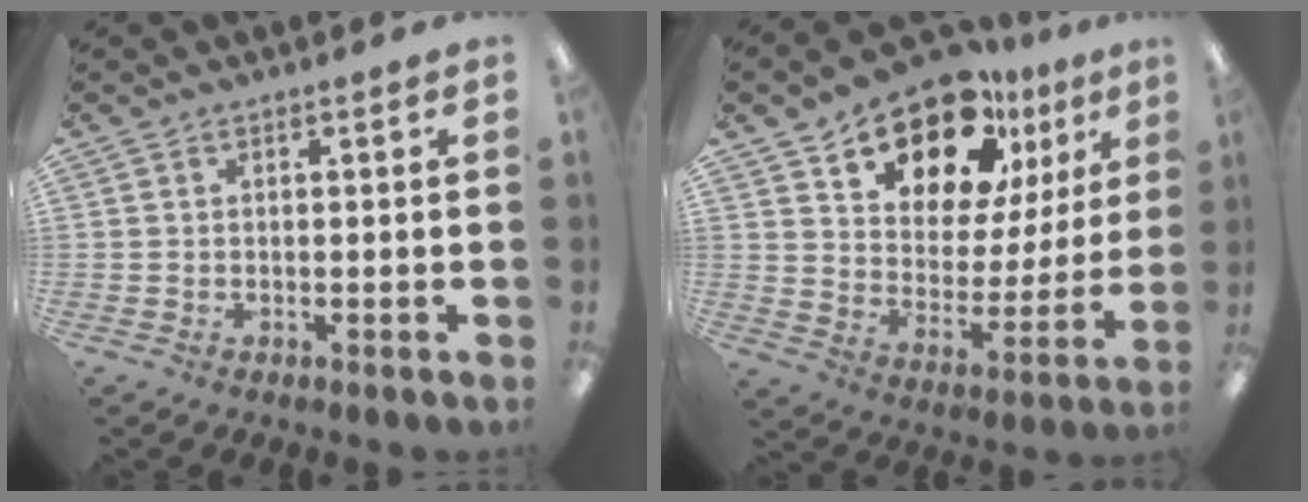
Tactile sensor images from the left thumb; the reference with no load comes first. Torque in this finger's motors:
{"motor_torque": [0.43, 0.83, 1.39, -1.38, 0.15]}